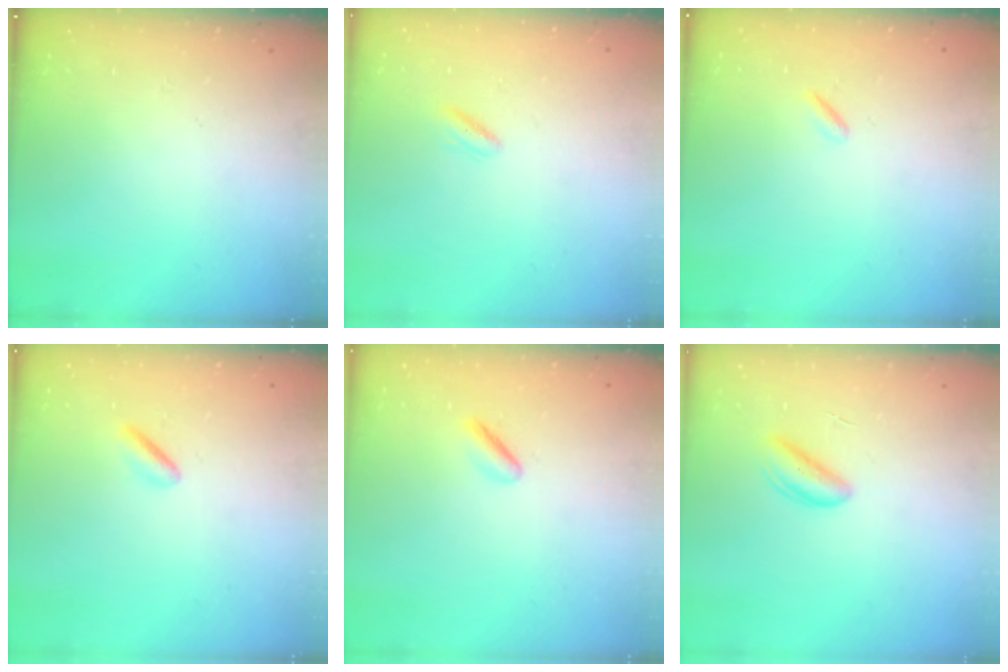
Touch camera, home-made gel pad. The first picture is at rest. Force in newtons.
{"total": 3.0, "press": 2.8, "slide": 1.0}
{"total": 0.9, "press": 0.8, "slide": 0.4}
{"total": 2.2, "press": 2.1, "slide": 0.8}
{"total": 2.0, "press": 1.9, "slide": 0.6}
{"total": 2.7, "press": 2.6, "slide": 0.4}